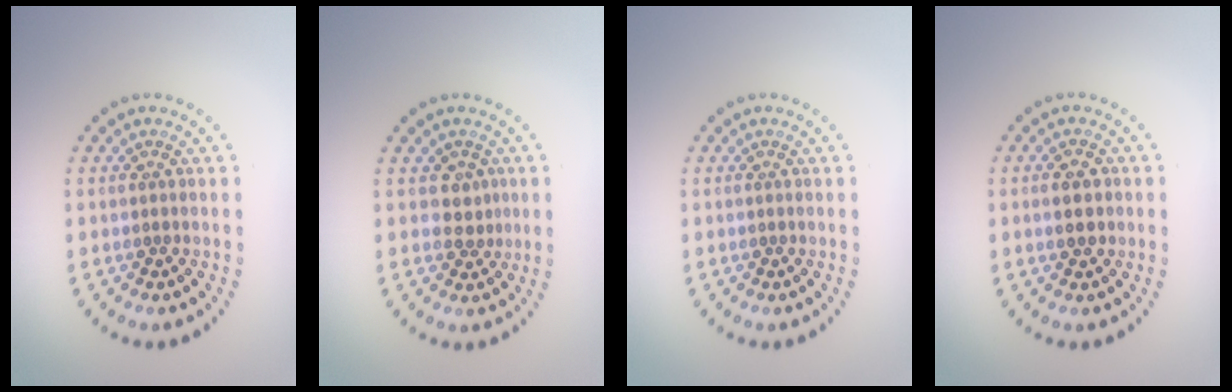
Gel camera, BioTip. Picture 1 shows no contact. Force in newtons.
{"total": 1.7, "press": 1.3, "slide": 1.1}
{"total": 0.0}
{"total": 2.7, "press": 2.7, "slide": 0.0}